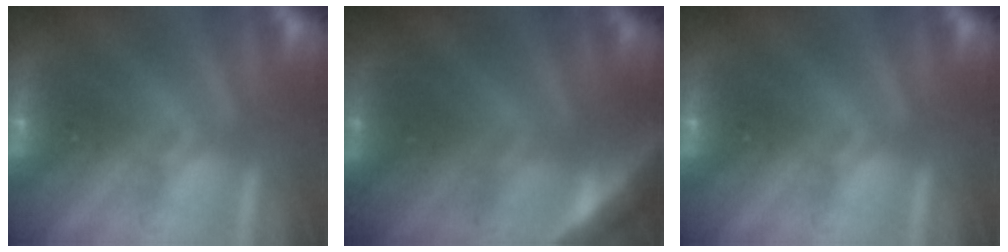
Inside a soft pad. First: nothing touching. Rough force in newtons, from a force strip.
{"total": 4.7}
{"total": 0.0}